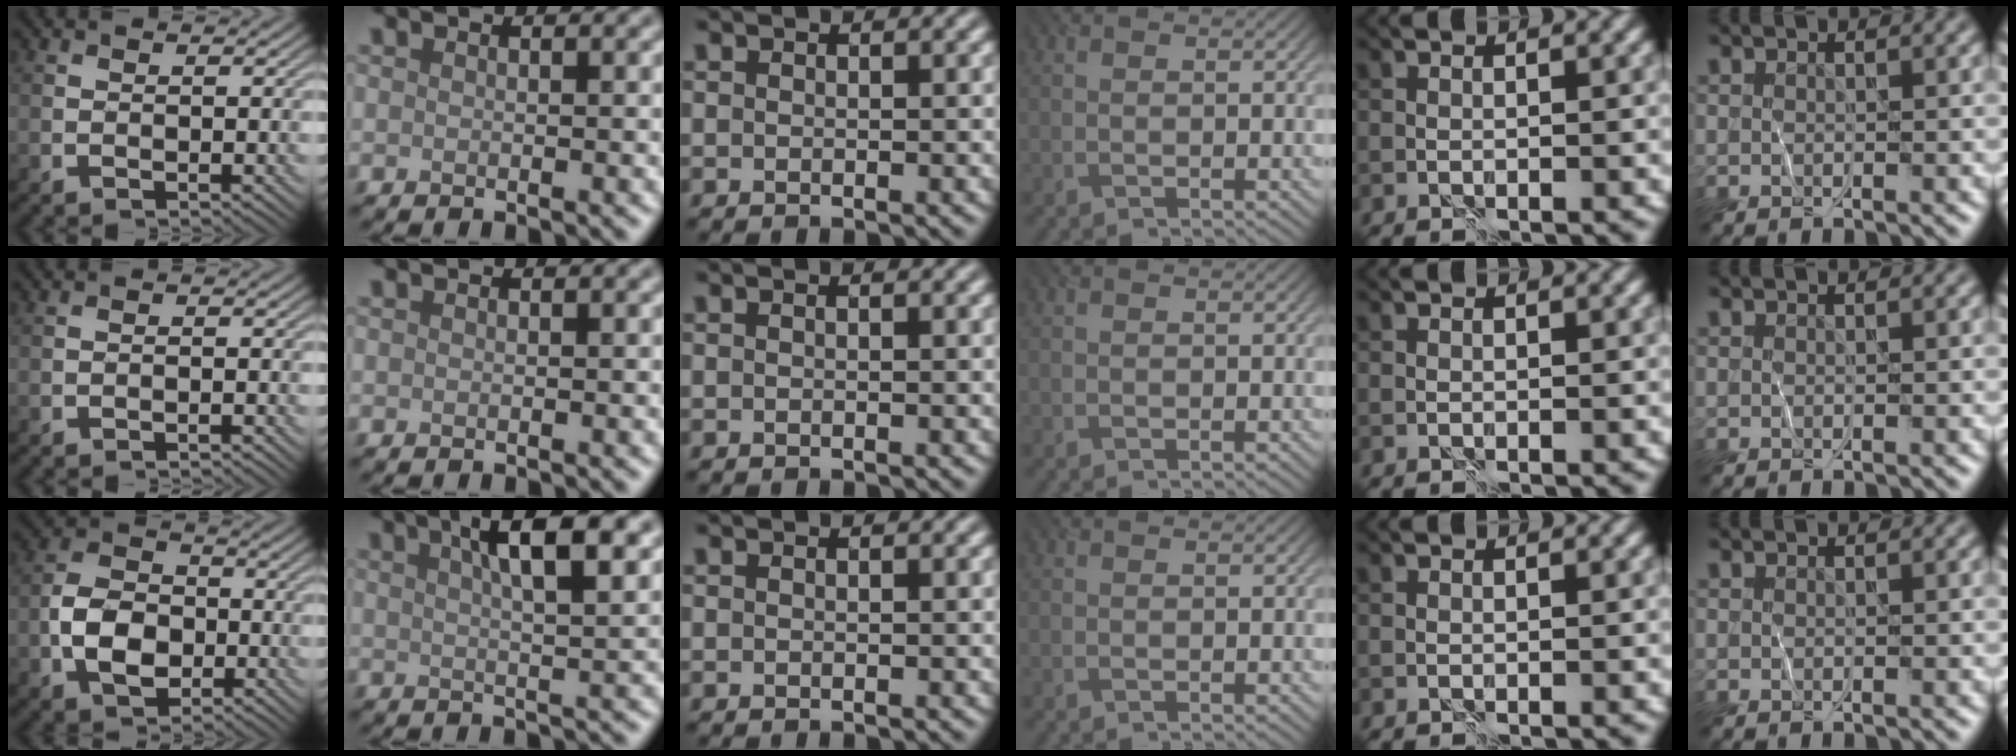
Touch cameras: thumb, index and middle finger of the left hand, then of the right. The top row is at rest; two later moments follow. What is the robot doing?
{"motion": "wrap", "object": "plastic wrap"}